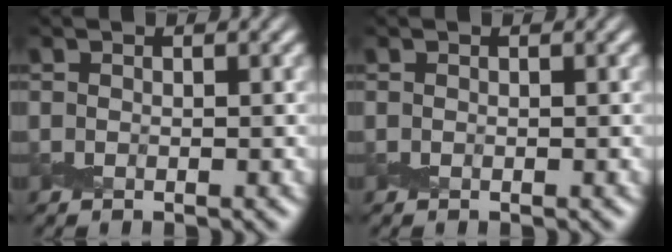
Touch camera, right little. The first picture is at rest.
{"total": 0.0}